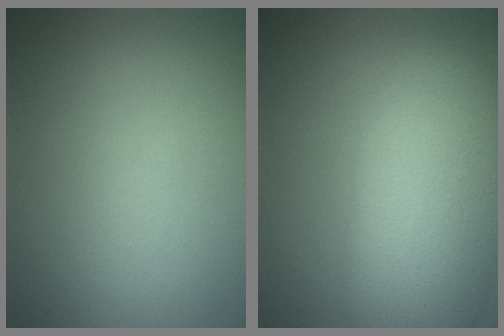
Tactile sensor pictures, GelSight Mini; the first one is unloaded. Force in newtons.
{"total": 9.6, "press": 9.6, "slide": 0.7}